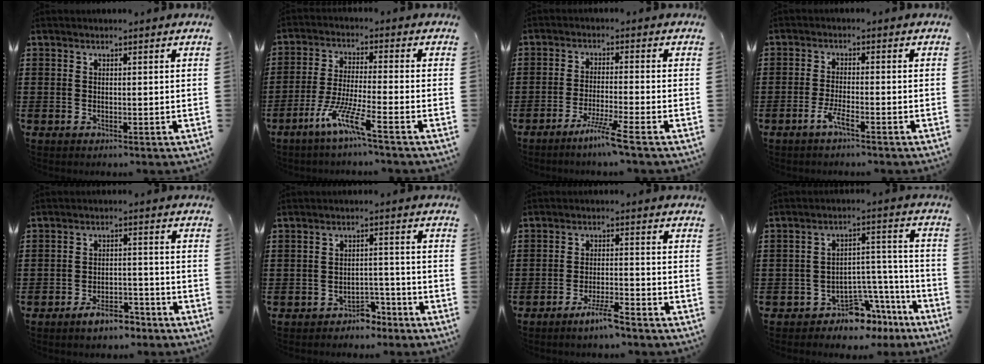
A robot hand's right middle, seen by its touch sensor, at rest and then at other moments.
{"total": 7.6, "force": [-5.1, 0.4, 5.6], "torque": [-0.116, -0.007, -0.098]}
{"total": 4.8, "force": [-3.8, -0.7, 2.8], "torque": [-0.053, -0.012, -0.071]}
{"total": 3.2, "force": [-2.2, 0.2, 2.4], "torque": [-0.055, -0.002, -0.044]}
{"total": 4.8, "force": [-4.2, 1.4, 1.9], "torque": [-0.036, 0.012, -0.082]}
{"total": 3.4, "force": [-3.2, 1.1, 0.5], "torque": [-0.013, 0.007, -0.067]}
{"total": 4.3, "force": [-3.4, 0.4, 2.6], "torque": [-0.049, 0.002, -0.062]}
{"total": 6.5, "force": [-5.8, 2.5, 1.3], "torque": [-0.022, 0.018, -0.109]}